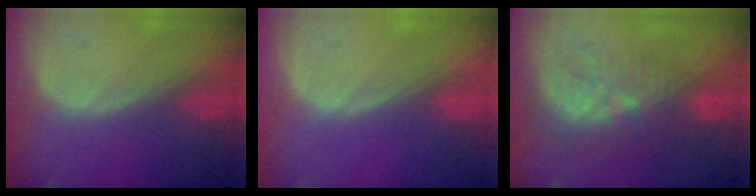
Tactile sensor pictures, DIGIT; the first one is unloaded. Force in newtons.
{"total": 0.0}
{"total": 10.2, "press": 8.8, "slide": 5.0}